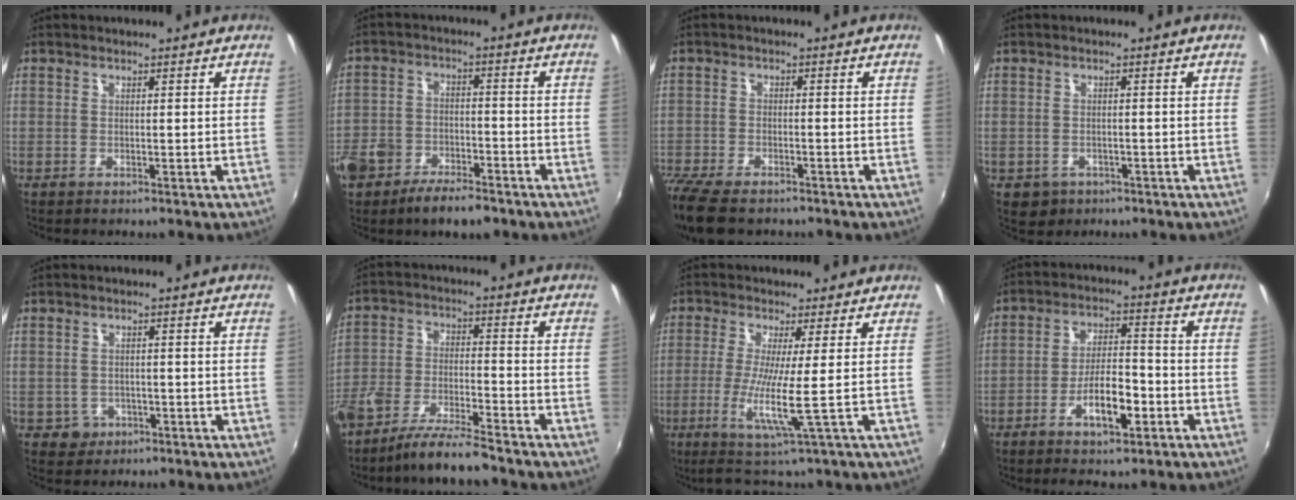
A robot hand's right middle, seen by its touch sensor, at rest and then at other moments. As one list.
[{"total": 11.0, "force": [-7.5, 5.6, 5.7], "torque": [-0.149, -0.010, -0.135]}, {"total": 11.2, "force": [-9.0, 3.7, 5.5], "torque": [-0.144, -0.045, -0.164]}, {"total": 3.8, "force": [-1.6, 3.2, 1.4], "torque": [-0.036, -0.006, -0.017]}, {"total": 3.3, "force": [-1.3, 3.0, 0.6], "torque": [-0.021, 0.002, -0.016]}, {"total": 10.5, "force": [-8.5, 1.8, 5.9], "torque": [-0.123, -0.013, -0.156]}, {"total": 7.9, "force": [-2.0, -1.1, 7.5], "torque": [-0.163, -0.025, -0.041]}, {"total": 8.0, "force": [-4.1, 2.4, 6.5], "torque": [-0.123, 0.007, -0.065]}]